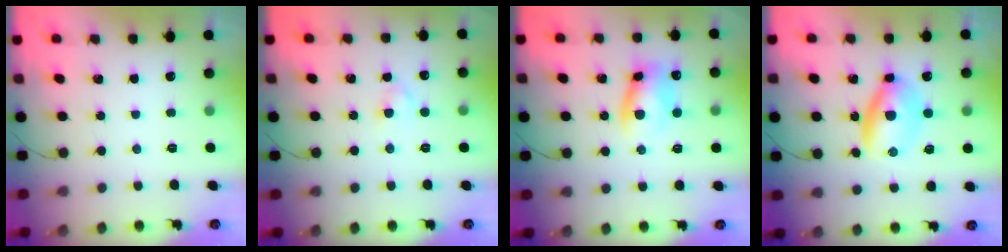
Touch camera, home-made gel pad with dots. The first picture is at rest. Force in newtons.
{"total": 3.0, "press": 2.7, "slide": 1.2}
{"total": 8.9, "press": 8.9, "slide": 0.8}
{"total": 6.5, "press": 6.5, "slide": 1.1}